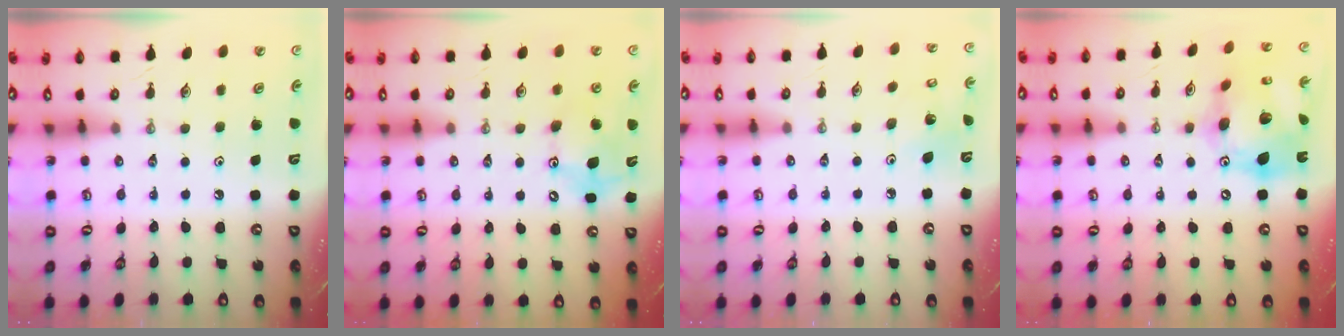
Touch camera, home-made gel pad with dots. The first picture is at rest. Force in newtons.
{"total": 11.6, "press": 11.2, "slide": 2.8}
{"total": 4.2, "press": 4.0, "slide": 1.3}
{"total": 19.1, "press": 19.0, "slide": 1.8}